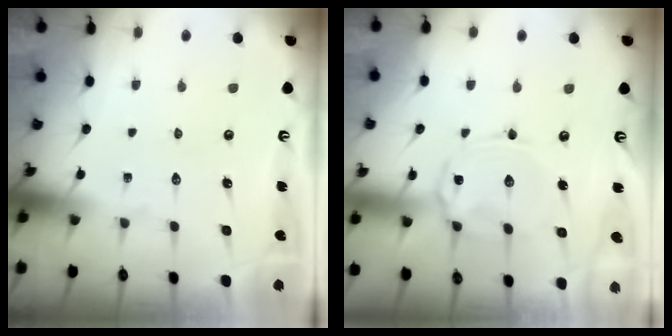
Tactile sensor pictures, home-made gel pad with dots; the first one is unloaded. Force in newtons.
{"total": 2.9, "press": 2.9, "slide": 0.5}